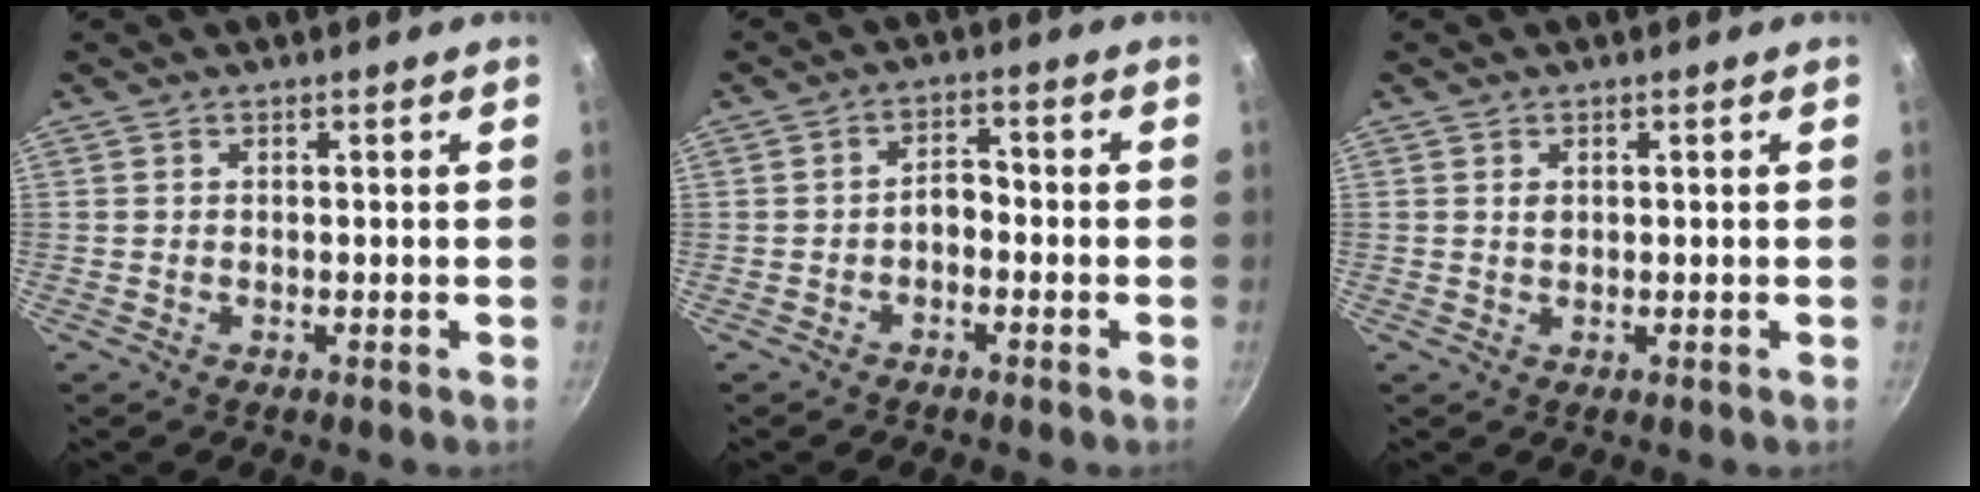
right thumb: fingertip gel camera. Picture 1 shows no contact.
{"total": 3.2, "force": [-1.3, 1.9, 2.2], "torque": [-0.022, 0.023, -0.024]}
{"total": 1.0, "force": [0.3, 0.8, 0.6], "torque": [-0.008, 0.000, 0.005]}